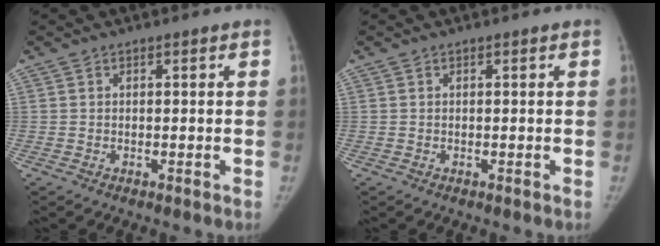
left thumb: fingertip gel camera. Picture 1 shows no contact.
{"total": 0.0}